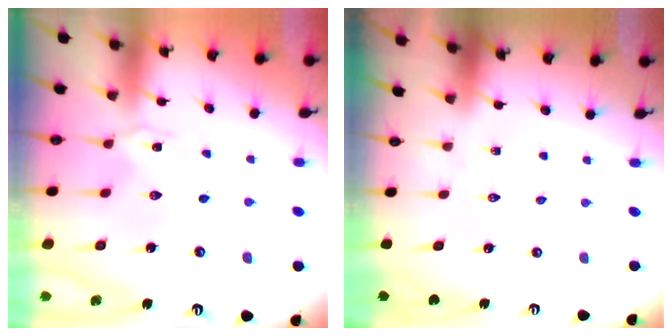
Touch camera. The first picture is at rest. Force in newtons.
{"total": 0.0}